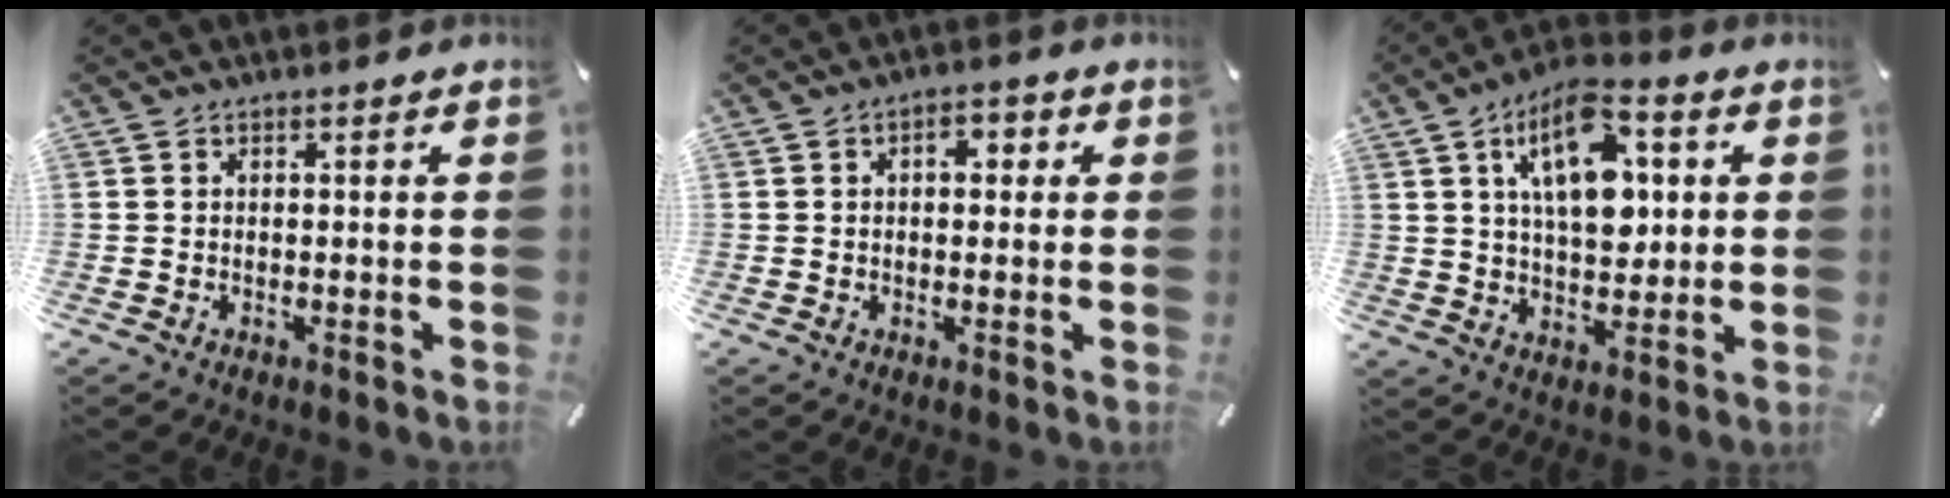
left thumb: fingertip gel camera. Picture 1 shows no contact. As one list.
[{"total": 3.4, "force": [0.4, 2.1, 2.7], "torque": [-0.029, 0.002, -0.002]}, {"total": 15.6, "force": [5.3, 8.7, 11.8], "torque": [-0.194, -0.009, 0.090]}]